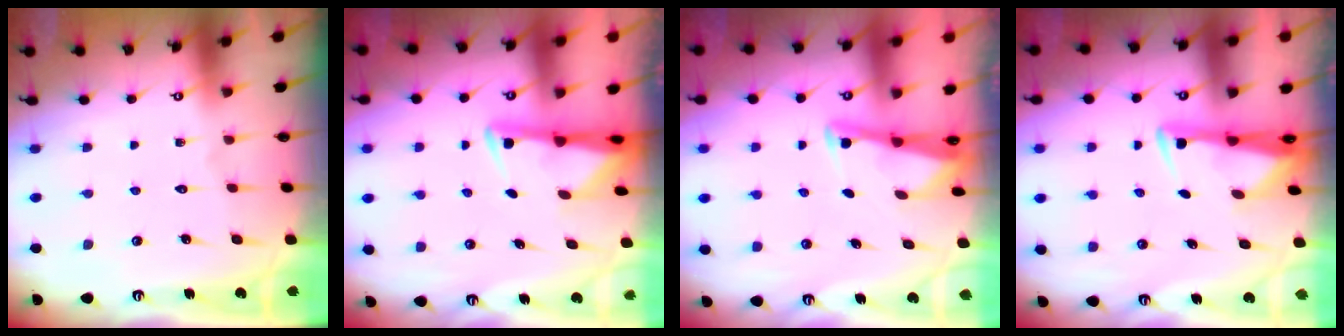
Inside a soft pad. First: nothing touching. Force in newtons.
{"total": 2.8, "press": 2.8, "slide": 0.6}
{"total": 2.5, "press": 2.5, "slide": 0.1}
{"total": 2.9, "press": 2.8, "slide": 0.9}